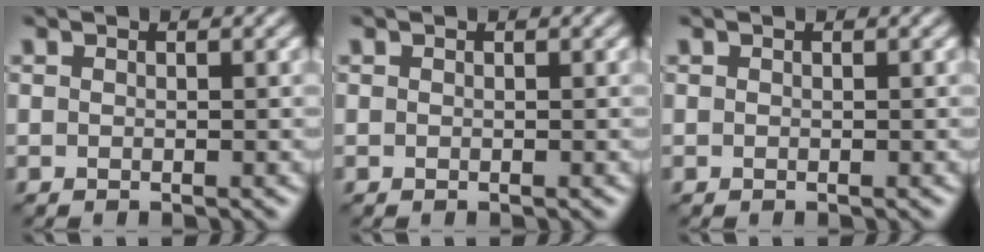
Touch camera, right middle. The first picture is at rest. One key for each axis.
{"total": 0.0}
{"total": 0.0}